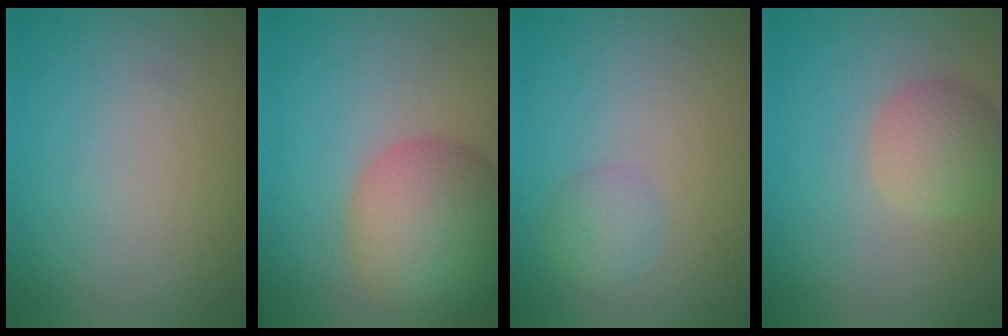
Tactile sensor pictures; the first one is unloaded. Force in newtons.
{"total": 8.7, "press": 8.6, "slide": 0.4}
{"total": 1.9, "press": 1.9, "slide": 0.1}
{"total": 3.5, "press": 3.5, "slide": 0.3}